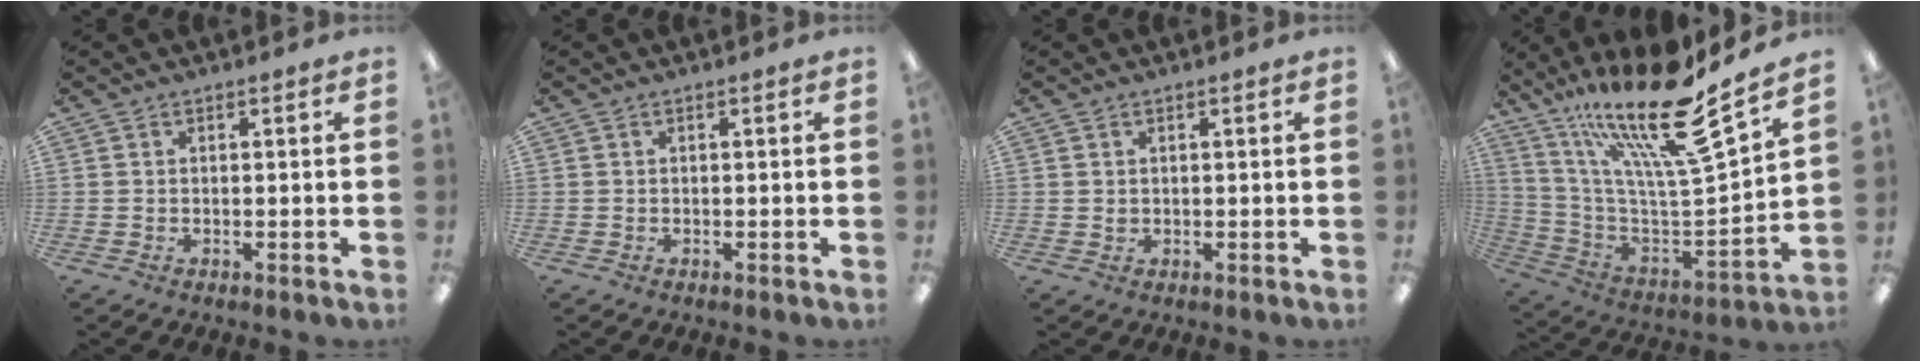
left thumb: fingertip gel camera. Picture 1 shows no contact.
{"total": 0.0}
{"total": 0.7, "force": [0.4, 0.6, 0.1], "torque": [-0.004, 0.002, 0.007]}
{"total": 21.6, "force": [15.4, 3.7, 14.7], "torque": [-0.243, -0.109, 0.248]}